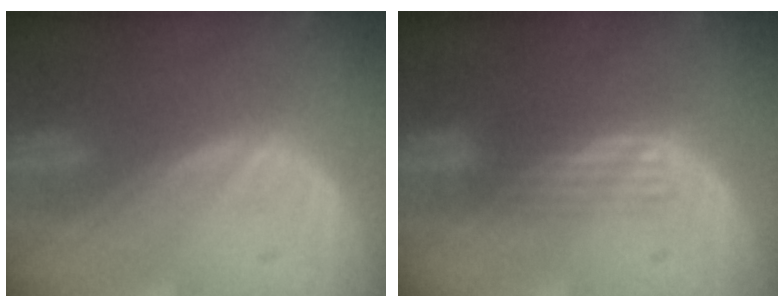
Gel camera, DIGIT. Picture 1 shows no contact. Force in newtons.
{"total": 2.9, "press": 2.7, "slide": 1.2}